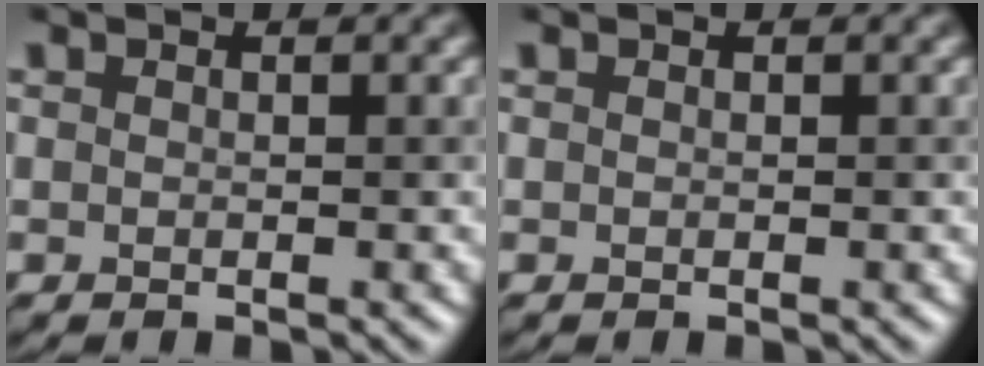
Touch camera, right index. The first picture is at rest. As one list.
[{"total": 0.0}]